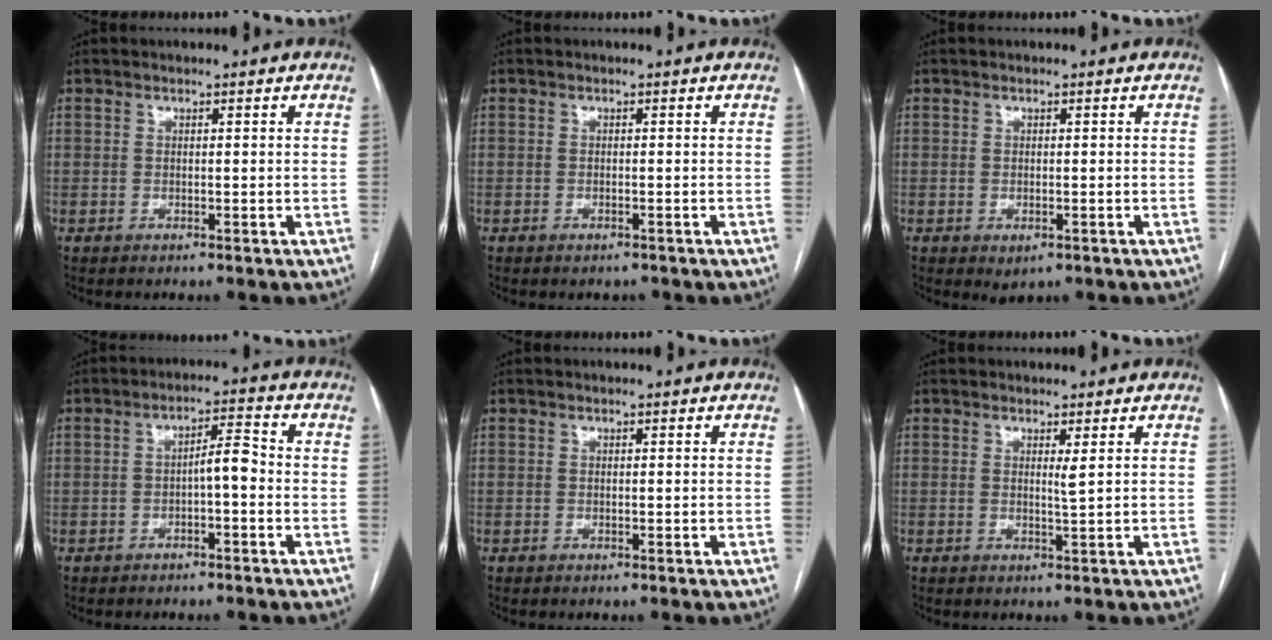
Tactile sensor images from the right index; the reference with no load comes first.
{"total": 1.0, "force": [-0.9, 0.5, 0.3], "torque": [-0.007, -0.001, -0.008]}
{"total": 2.0, "force": [-0.9, 1.2, 1.4], "torque": [-0.017, -0.003, -0.001]}
{"total": 4.2, "force": [-1.1, 1.0, 3.9], "torque": [-0.060, 0.018, -0.014]}
{"total": 0.0}
{"total": 1.1, "force": [0.4, -0.3, 1.0], "torque": [-0.022, -0.005, 0.008]}